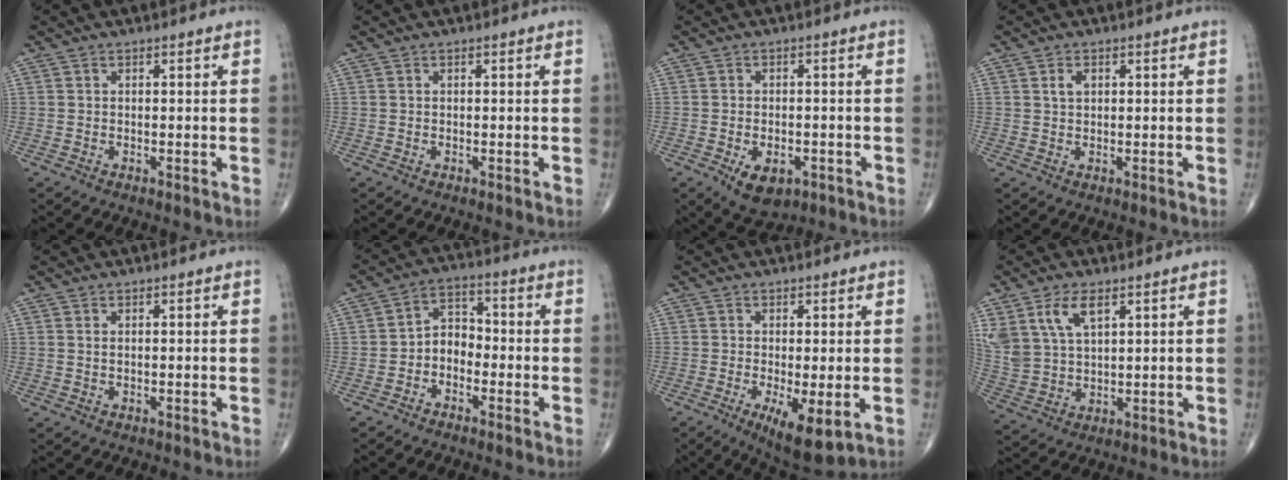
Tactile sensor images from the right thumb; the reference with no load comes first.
{"total": 0.0}
{"total": 6.8, "force": [-2.8, 4.0, 4.7], "torque": [-0.066, 0.005, -0.034]}
{"total": 2.0, "force": [0.7, 1.3, 1.3], "torque": [-0.023, 0.001, 0.014]}
{"total": 0.5, "force": [0.3, 0.2, 0.4], "torque": [-0.006, 0.002, 0.007]}
{"total": 5.4, "force": [-1.9, 4.0, 3.1], "torque": [-0.029, 0.032, -0.048]}
{"total": 7.8, "force": [-2.1, 2.5, 7.1], "torque": [-0.116, -0.024, -0.028]}
{"total": 10.1, "force": [5.3, 5.4, 6.7], "torque": [-0.134, -0.012, 0.117]}